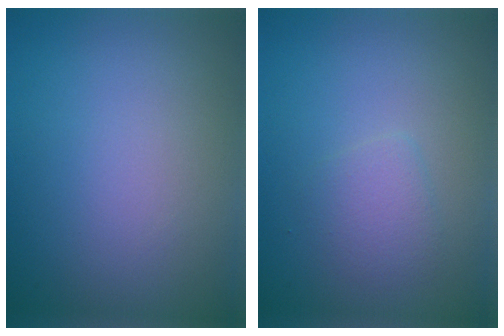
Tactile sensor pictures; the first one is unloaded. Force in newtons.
{"total": 1.8, "press": 1.8, "slide": 0.0}